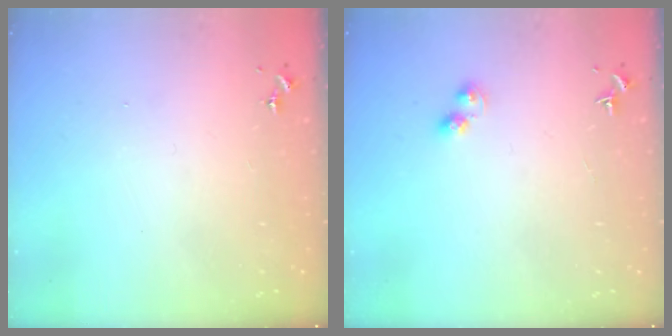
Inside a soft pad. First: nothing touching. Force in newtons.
{"total": 5.0, "press": 4.9, "slide": 0.5}